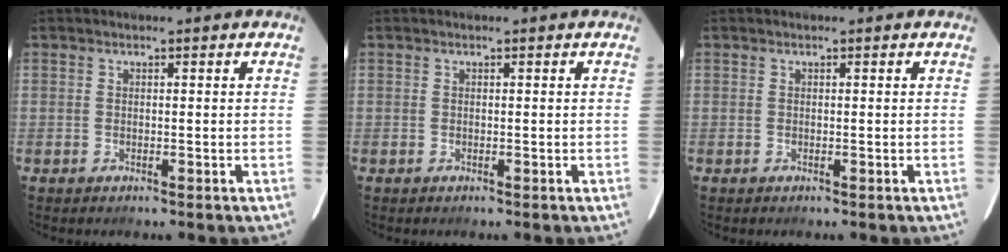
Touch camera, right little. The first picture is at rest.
{"total": 0.0}
{"total": 0.0}